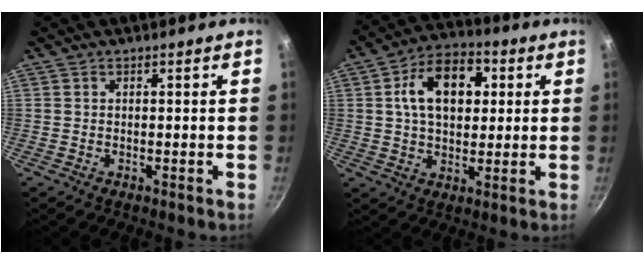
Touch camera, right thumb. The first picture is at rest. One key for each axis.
{"total": 13.8, "fx": 3.1, "fy": 9.1, "fz": 9.9, "tx": -0.128, "ty": 0.012, "tz": 0.040}